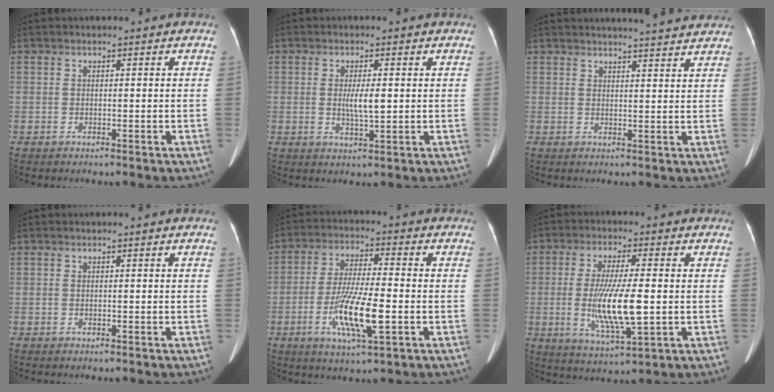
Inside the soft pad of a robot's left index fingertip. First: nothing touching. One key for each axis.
{"total": 3.6, "fx": 0.2, "fy": 0.6, "fz": 3.5, "tx": -0.065, "ty": -0.004, "tz": 0.005}
{"total": 11.8, "fx": 11.1, "fy": 0.9, "fz": 3.9, "tx": -0.047, "ty": 0.009, "tz": 0.124}
{"total": 0.0}
{"total": 10.9, "fx": -3.2, "fy": 1.4, "fz": 10.3, "tx": -0.199, "ty": -0.012, "tz": -0.058}
{"total": 10.9, "fx": -1.0, "fy": 1.6, "fz": 10.7, "tx": -0.211, "ty": -0.017, "tz": -0.015}